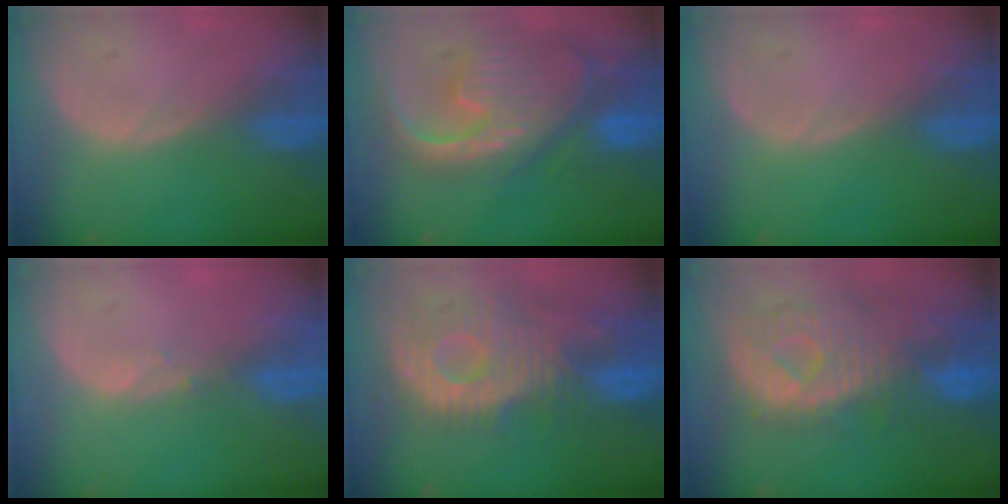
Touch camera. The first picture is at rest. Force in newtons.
{"total": 12.5, "press": 10.7, "slide": 6.5}
{"total": 0.0}
{"total": 0.7, "press": 0.7, "slide": 0.2}
{"total": 11.6, "press": 10.5, "slide": 4.9}
{"total": 10.8, "press": 9.6, "slide": 5.0}